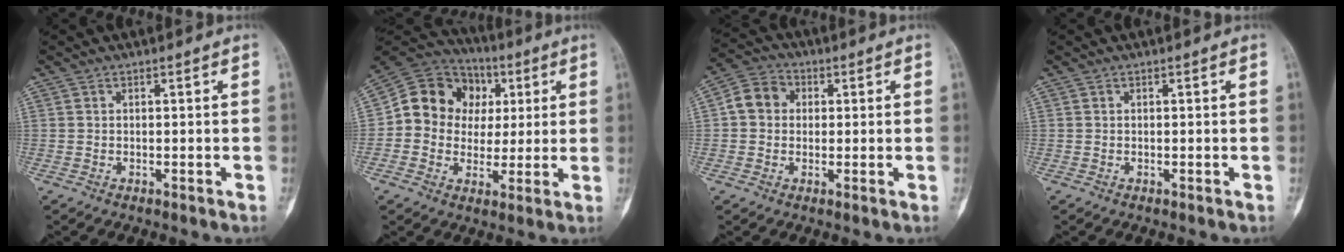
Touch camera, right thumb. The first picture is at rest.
{"total": 15.2, "force": [2.3, 13.4, 6.8], "torque": [-0.075, 0.026, 0.037]}
{"total": 6.7, "force": [0.8, 5.8, 3.3], "torque": [-0.043, 0.016, 0.002]}
{"total": 0.0}